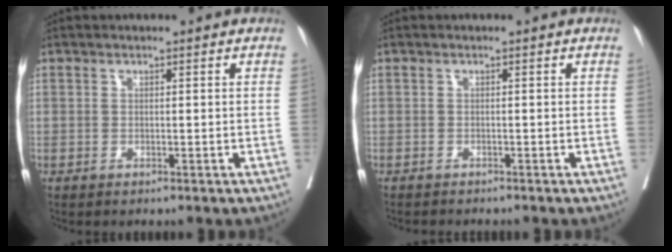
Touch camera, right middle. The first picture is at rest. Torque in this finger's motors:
{"motor_torque": [0.15, -0.19, 0.02, 0.01]}